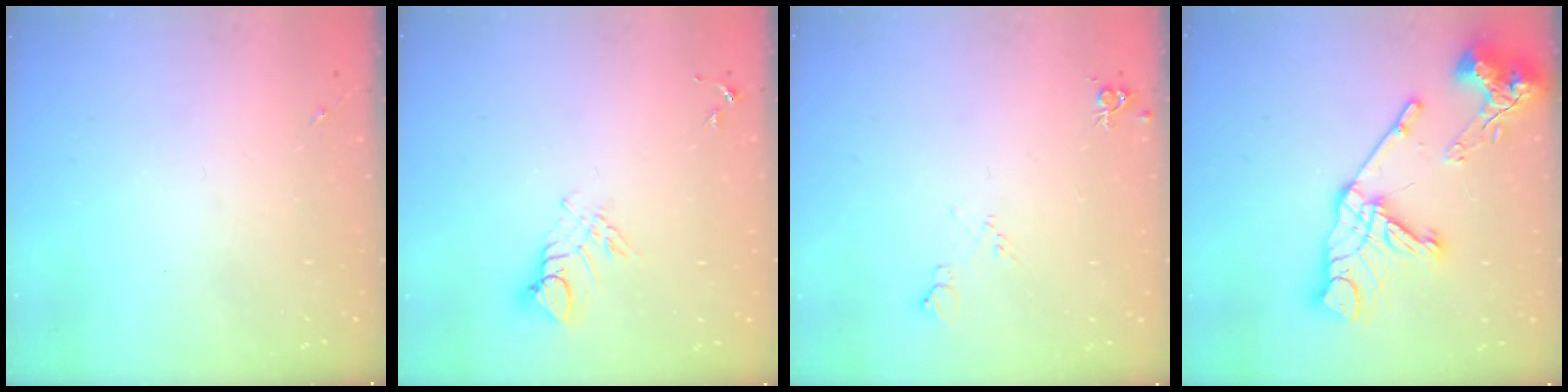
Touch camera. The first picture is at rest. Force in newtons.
{"total": 6.5, "press": 6.5, "slide": 0.3}
{"total": 6.5, "press": 6.4, "slide": 1.0}
{"total": 20.1, "press": 20.0, "slide": 2.3}